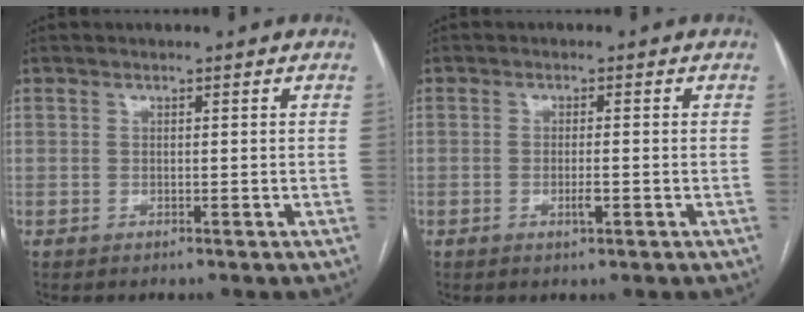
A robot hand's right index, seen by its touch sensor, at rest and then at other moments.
{"total": 2.0, "force": [-0.6, 0.3, 1.9], "torque": [-0.037, -0.003, -0.009]}